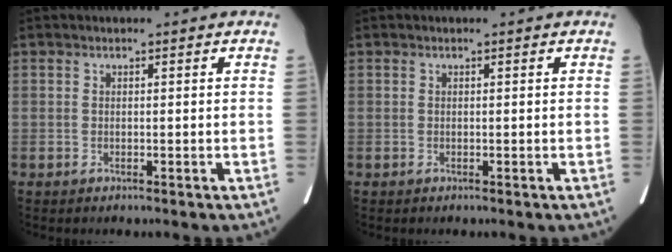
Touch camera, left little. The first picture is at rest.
{"total": 0.0}